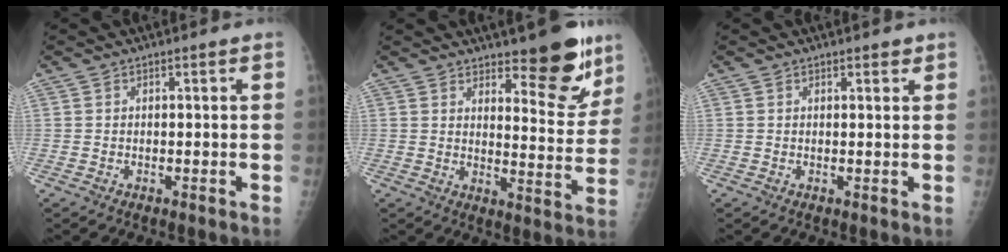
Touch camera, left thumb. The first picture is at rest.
{"total": 11.6, "force": [8.2, 3.8, 7.3], "torque": [-0.054, -0.062, 0.119]}
{"total": 1.3, "force": [0.9, 0.6, 0.6], "torque": [-0.001, -0.004, 0.010]}